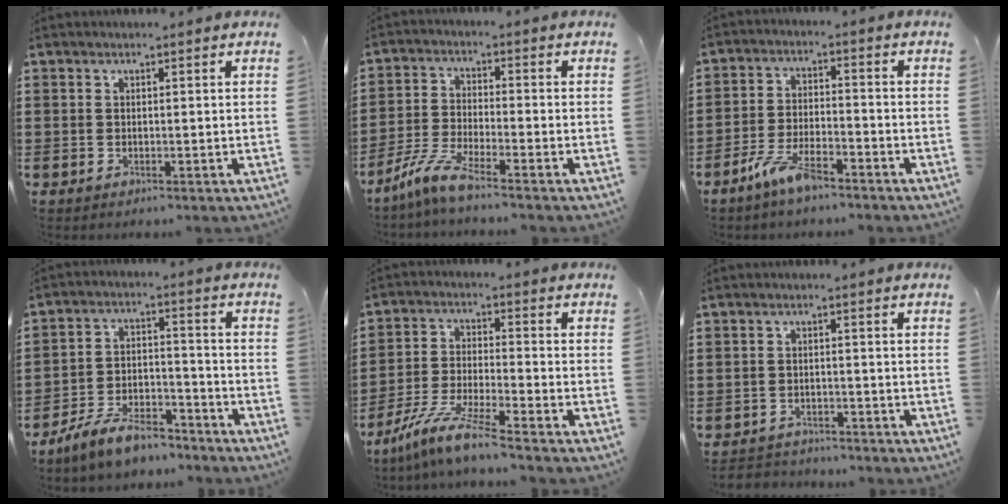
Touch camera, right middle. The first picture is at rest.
{"total": 5.8, "force": [-4.6, 0.3, 3.6], "torque": [-0.092, -0.014, -0.093]}
{"total": 6.0, "force": [-4.6, 1.4, 3.7], "torque": [-0.084, 0.000, -0.089]}
{"total": 8.4, "force": [-7.2, 2.1, 3.7], "torque": [-0.075, 0.016, -0.138]}
{"total": 7.7, "force": [-6.6, -0.5, 4.0], "torque": [-0.104, -0.018, -0.136]}
{"total": 2.3, "force": [-2.3, 0.5, -0.3], "torque": [-0.002, 0.000, -0.052]}